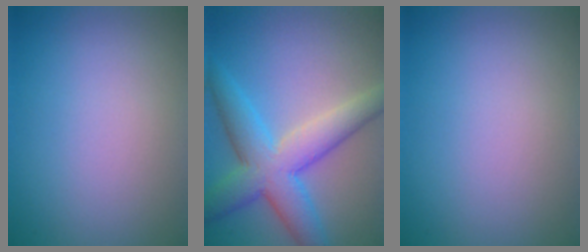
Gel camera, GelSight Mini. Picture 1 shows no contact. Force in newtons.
{"total": 7.5, "press": 7.5, "slide": 0.1}
{"total": 0.0}